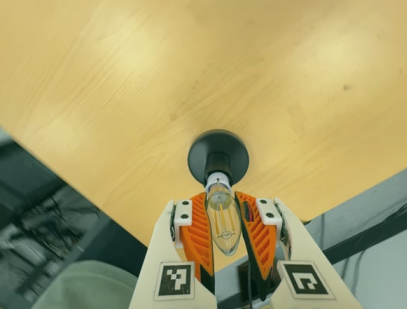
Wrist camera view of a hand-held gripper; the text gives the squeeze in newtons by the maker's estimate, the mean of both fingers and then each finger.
{"total": 21.1, "left": 20.5, "right": 21.7}